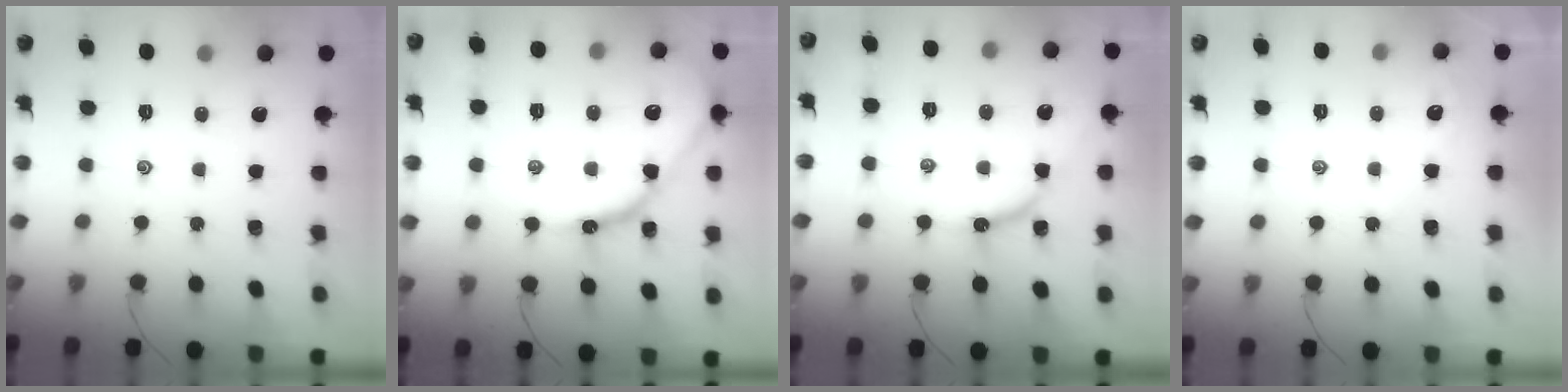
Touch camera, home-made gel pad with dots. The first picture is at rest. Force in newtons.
{"total": 13.3, "press": 13.3, "slide": 1.3}
{"total": 8.9, "press": 8.9, "slide": 0.3}
{"total": 1.4, "press": 1.4, "slide": 0.2}